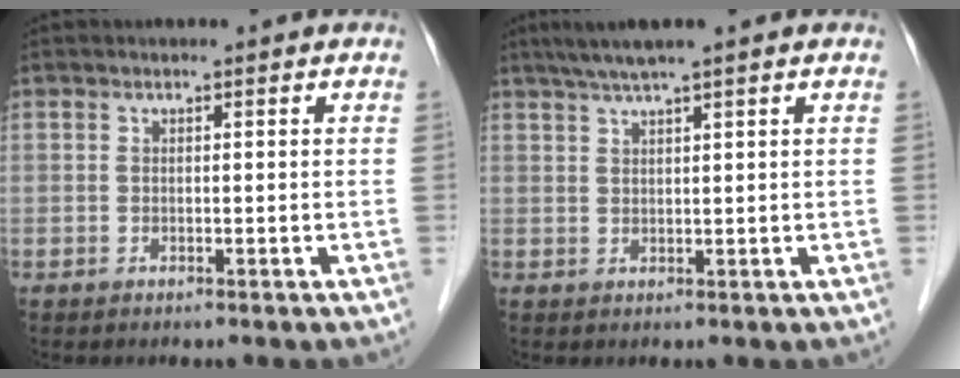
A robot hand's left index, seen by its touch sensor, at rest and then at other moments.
{"total": 4.4, "force": [3.2, -0.7, 2.9], "torque": [-0.057, 0.016, 0.059]}